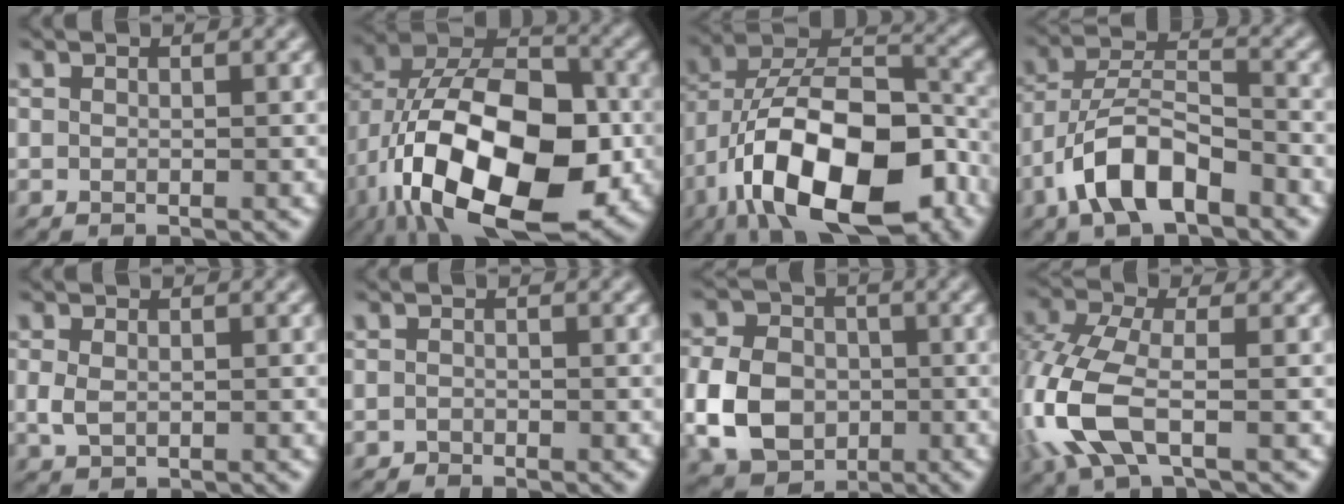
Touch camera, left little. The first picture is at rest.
{"total": 18.5, "force": [-6.3, 9.8, 14.3], "torque": [-0.243, 0.005, -0.113]}
{"total": 16.2, "force": [-7.8, 7.7, 11.9], "torque": [-0.180, 0.007, -0.139]}
{"total": 7.1, "force": [-4.1, 2.9, 5.0], "torque": [-0.089, 0.011, -0.083]}
{"total": 1.6, "force": [-0.2, 1.1, 1.1], "torque": [-0.033, 0.001, 0.001]}
{"total": 0.5, "force": [-0.5, 0.1, -0.1], "torque": [0.003, -0.001, -0.010]}
{"total": 7.4, "force": [-1.5, 5.7, 4.3], "torque": [-0.100, -0.003, -0.038]}
{"total": 7.2, "force": [-2.6, 3.2, 5.9], "torque": [-0.167, 0.003, -0.061]}